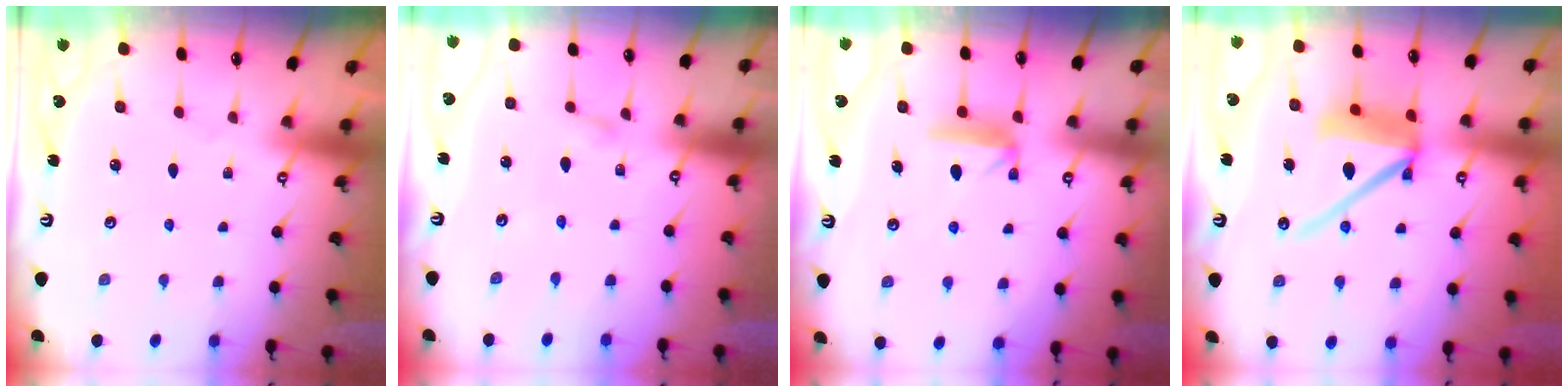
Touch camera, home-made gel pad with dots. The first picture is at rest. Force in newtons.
{"total": 2.8, "press": 2.8, "slide": 0.3}
{"total": 7.8, "press": 7.8, "slide": 0.2}
{"total": 13.0, "press": 12.9, "slide": 1.8}